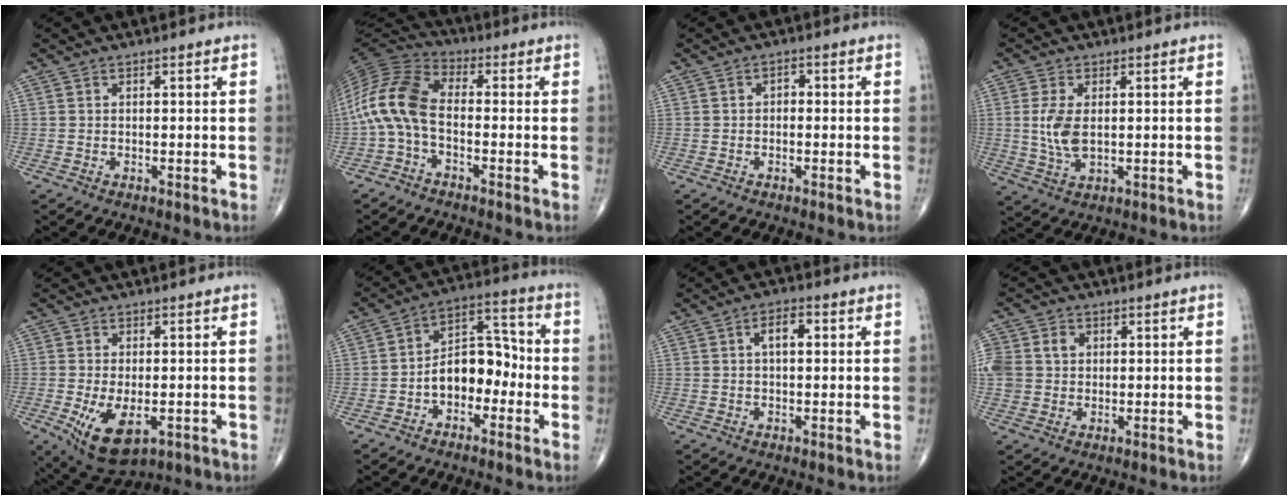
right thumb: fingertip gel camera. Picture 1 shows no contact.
{"total": 11.6, "force": [-2.0, 6.3, 9.6], "torque": [-0.198, 0.036, -0.053]}
{"total": 1.4, "force": [-0.2, 1.0, 0.9], "torque": [-0.002, 0.008, -0.009]}
{"total": 6.3, "force": [0.5, 3.3, 5.4], "torque": [-0.118, -0.007, 0.012]}
{"total": 9.7, "force": [-3.0, 5.0, 7.8], "torque": [-0.128, -0.011, -0.036]}
{"total": 10.6, "force": [-2.8, 6.9, 7.6], "torque": [-0.090, 0.048, -0.059]}
{"total": 4.2, "force": [0.9, 2.1, 3.6], "torque": [-0.051, 0.011, 0.011]}
{"total": 11.2, "force": [2.1, 9.7, 5.3], "torque": [-0.141, 0.021, 0.044]}